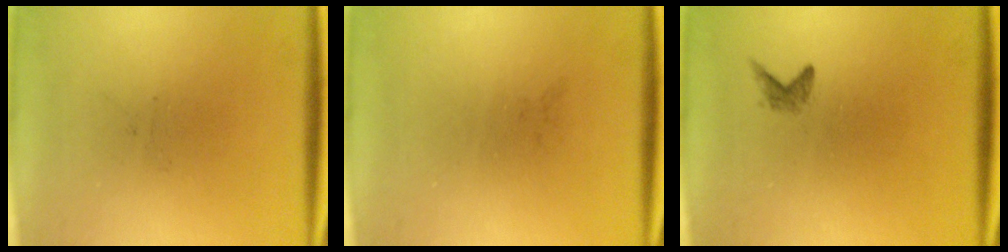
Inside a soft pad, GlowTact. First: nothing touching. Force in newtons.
{"total": 0.0}
{"total": 0.9}